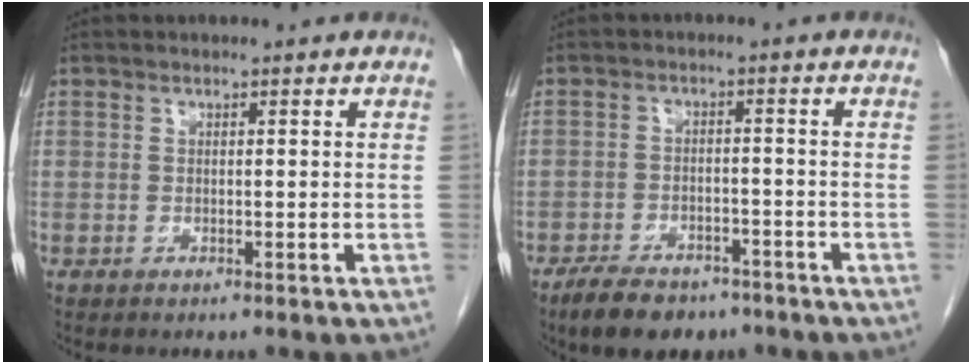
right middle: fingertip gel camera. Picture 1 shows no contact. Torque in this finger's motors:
{"motor_torque": [0.82, -1.14, 0.11, 0.05]}